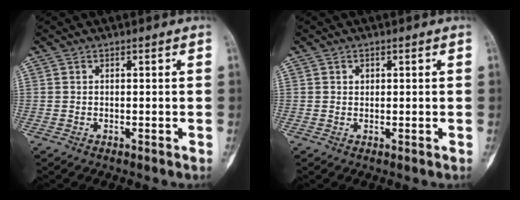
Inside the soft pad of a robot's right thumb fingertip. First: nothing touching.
{"total": 0.9, "force": [0.3, 0.8, 0.4], "torque": [0.000, 0.001, 0.004]}